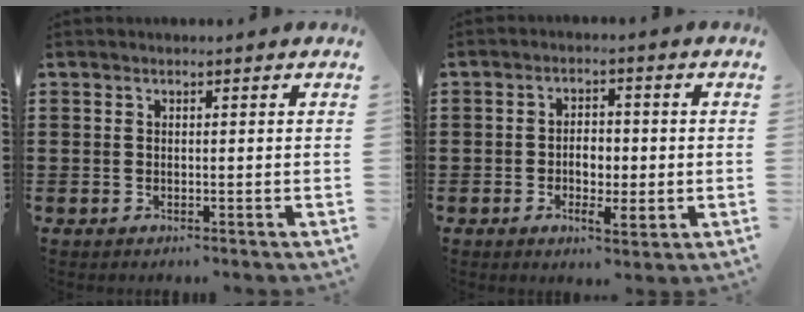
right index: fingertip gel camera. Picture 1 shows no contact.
{"total": 4.0, "force": [-0.7, 2.3, 3.2], "torque": [-0.055, 0.003, -0.015]}